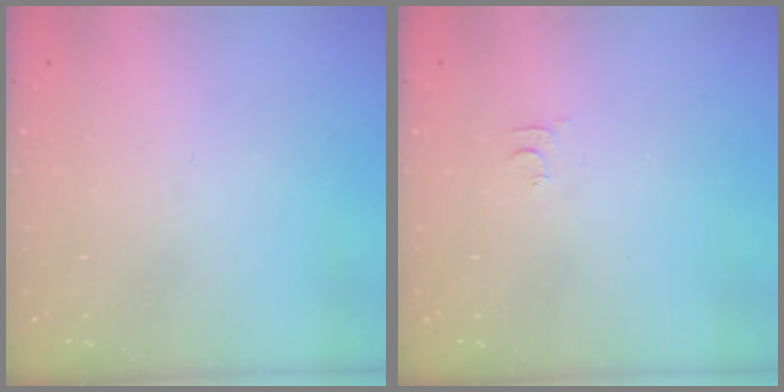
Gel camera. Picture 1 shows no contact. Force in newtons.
{"total": 5.2, "press": 5.1, "slide": 0.5}